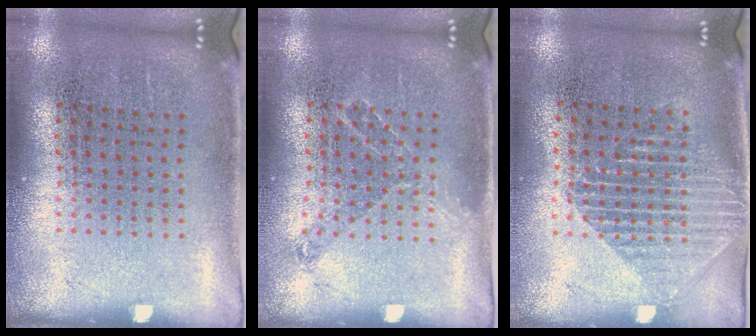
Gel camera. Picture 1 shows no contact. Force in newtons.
{"total": 0.8, "press": 0.8, "slide": 0.3}
{"total": 1.5, "press": 1.3, "slide": 0.8}